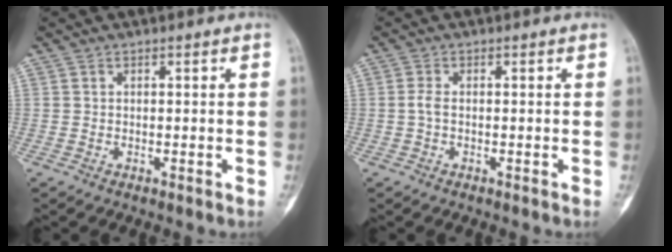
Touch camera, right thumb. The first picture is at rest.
{"total": 1.4, "force": [-0.2, 0.6, 1.3], "torque": [-0.029, 0.000, -0.007]}